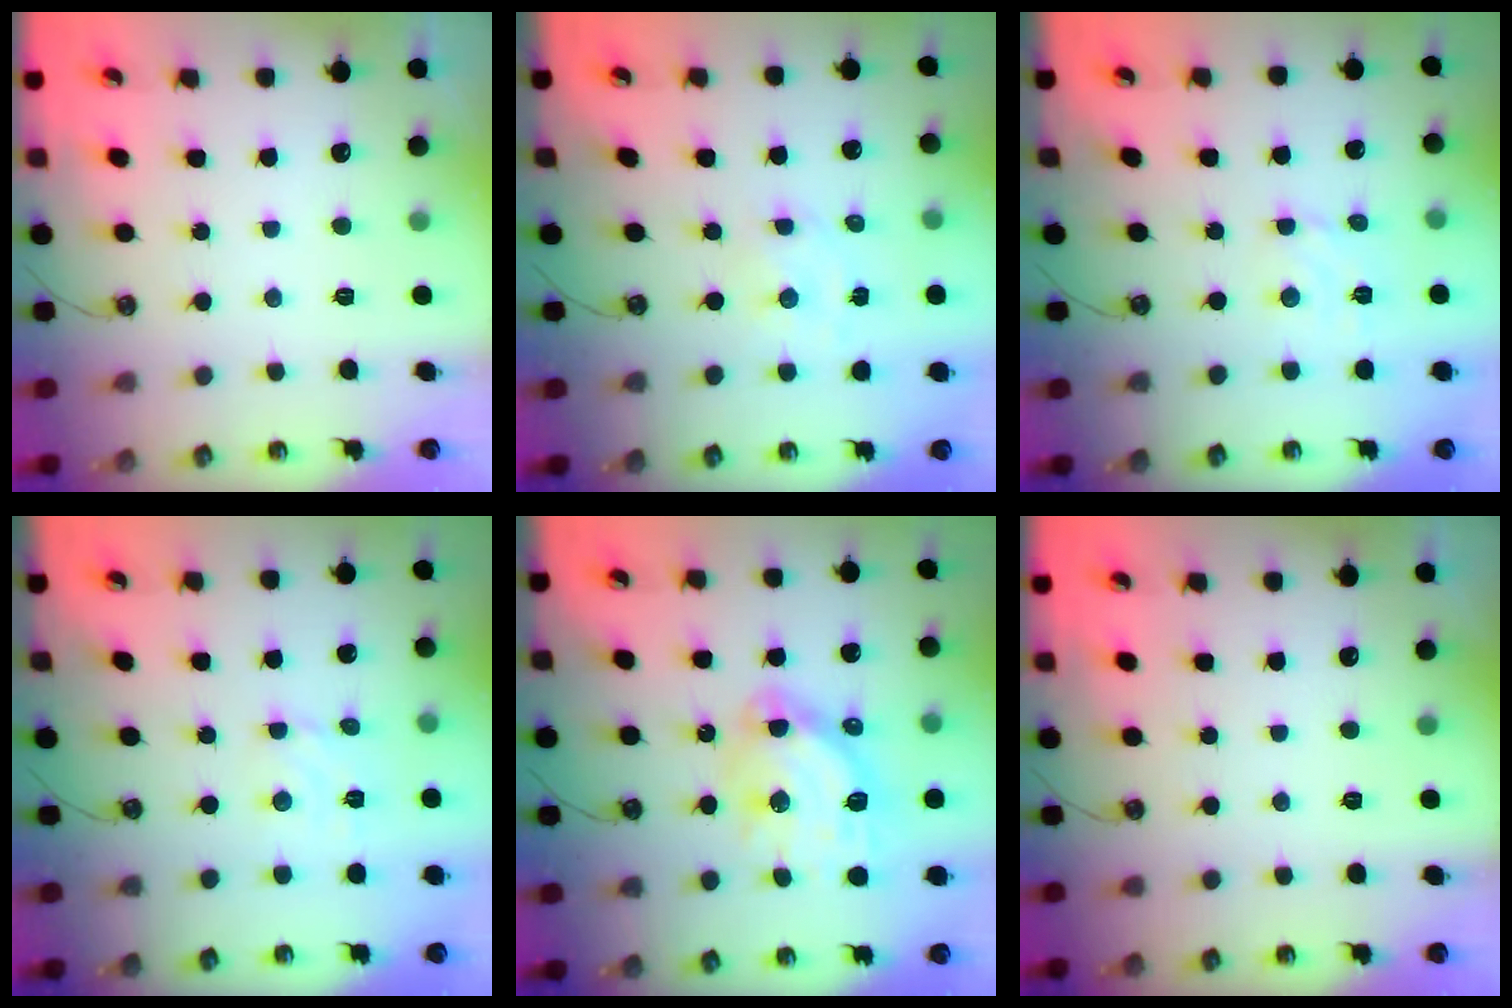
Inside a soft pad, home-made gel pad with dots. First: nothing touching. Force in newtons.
{"total": 1.8, "press": 1.8, "slide": 0.0}
{"total": 2.8, "press": 2.7, "slide": 0.4}
{"total": 2.8, "press": 2.7, "slide": 0.4}
{"total": 14.7, "press": 14.6, "slide": 1.6}
{"total": 0.0}